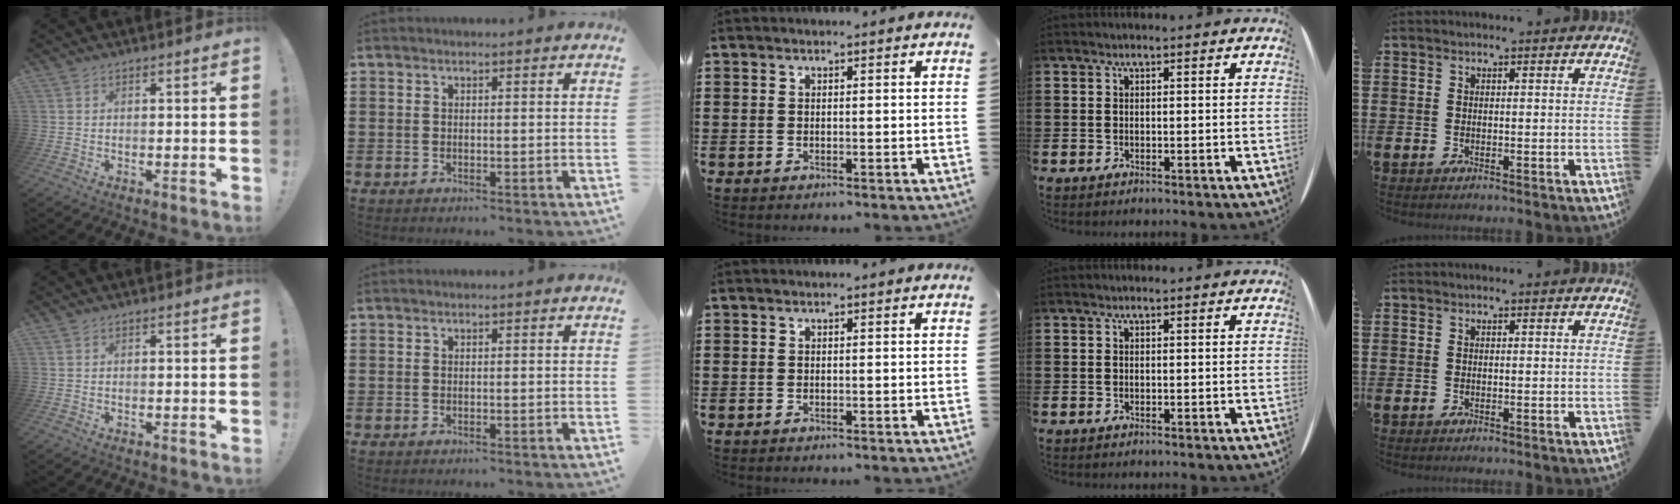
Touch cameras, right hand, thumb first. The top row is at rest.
{}